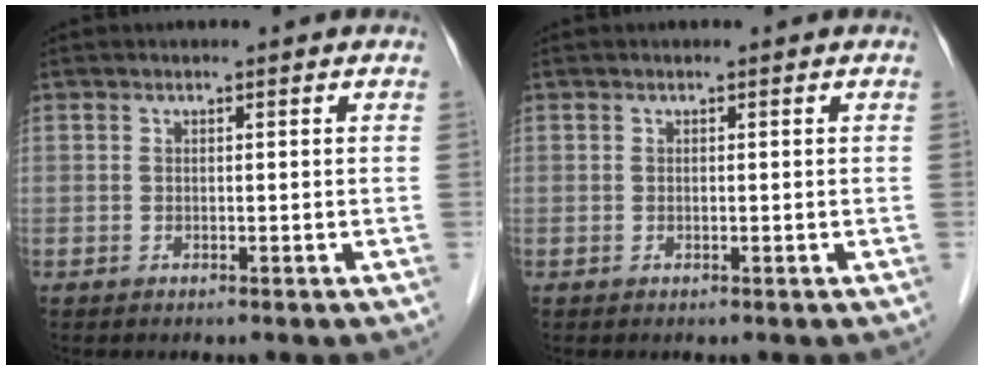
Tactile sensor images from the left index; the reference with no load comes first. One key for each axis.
{"total": 0.0}